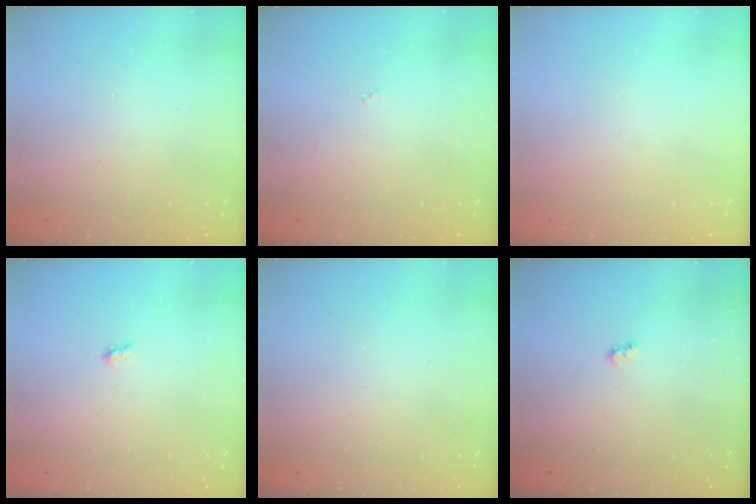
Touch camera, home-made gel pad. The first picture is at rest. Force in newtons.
{"total": 2.7, "press": 2.7, "slide": 0.4}
{"total": 0.0}
{"total": 1.9, "press": 1.9, "slide": 0.3}
{"total": 0.0}
{"total": 2.6, "press": 2.6, "slide": 0.4}